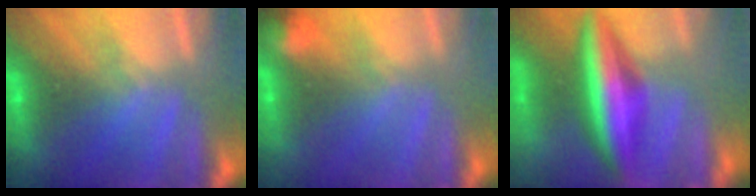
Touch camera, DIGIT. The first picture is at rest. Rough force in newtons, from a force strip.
{"total": 3.0}
{"total": 8.5}